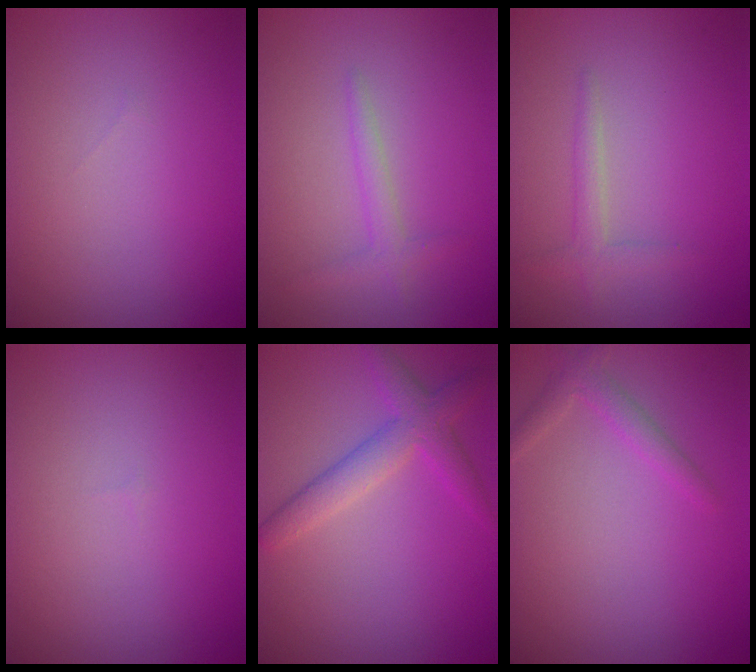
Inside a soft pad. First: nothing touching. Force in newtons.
{"total": 1.6, "press": 1.6, "slide": 0.1}
{"total": 1.6, "press": 1.6, "slide": 0.1}
{"total": 0.0}
{"total": 3.3, "press": 3.3, "slide": 0.1}
{"total": 1.6, "press": 1.6, "slide": 0.1}